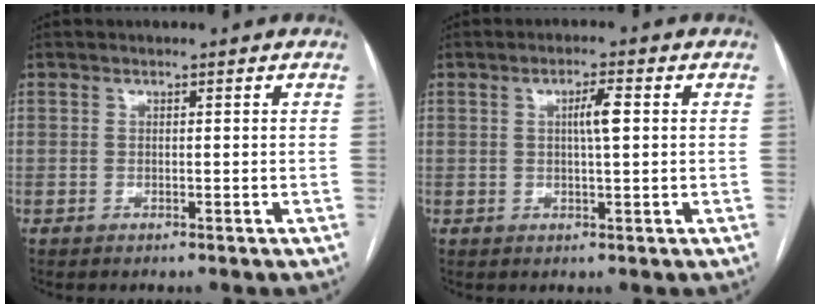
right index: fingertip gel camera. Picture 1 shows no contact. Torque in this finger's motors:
{"motor_torque": [0.22, 0.10, 0.06, 0.06]}